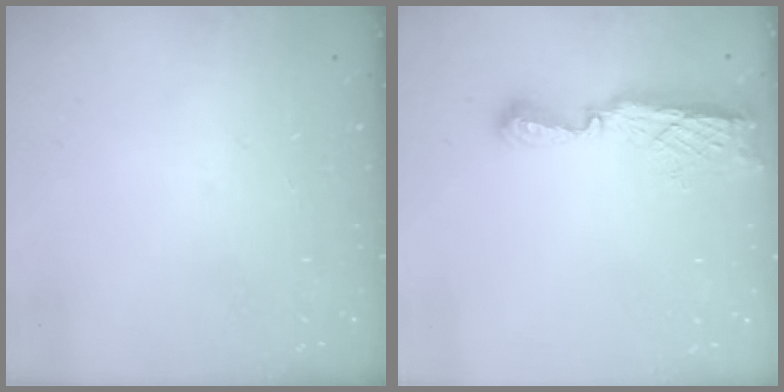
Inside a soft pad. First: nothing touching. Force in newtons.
{"total": 7.6, "press": 7.6, "slide": 0.2}